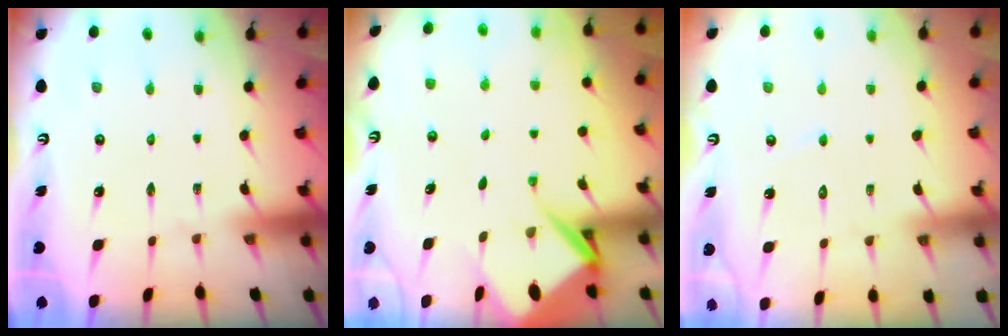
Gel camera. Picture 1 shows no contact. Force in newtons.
{"total": 8.0, "press": 7.9, "slide": 0.9}
{"total": 5.5, "press": 5.5, "slide": 0.5}